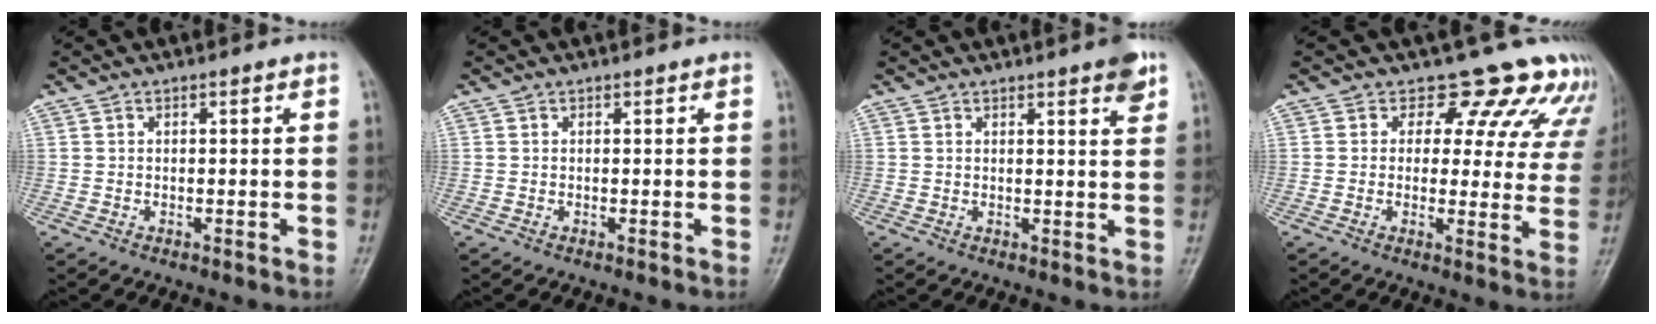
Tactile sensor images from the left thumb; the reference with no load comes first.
{"total": 0.0}
{"total": 3.7, "force": [2.4, 0.6, 2.8], "torque": [-0.030, -0.012, 0.028]}
{"total": 9.2, "force": [7.6, 5.1, 1.6], "torque": [0.035, -0.032, 0.058]}